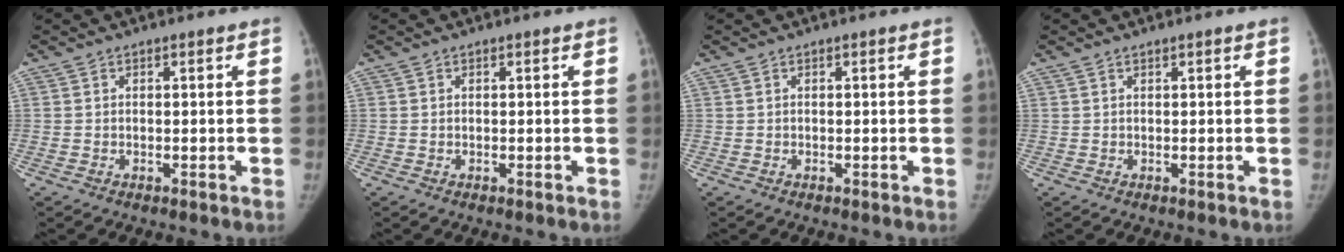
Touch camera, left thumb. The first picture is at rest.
{"total": 0.0}
{"total": 0.0}
{"total": 0.0}